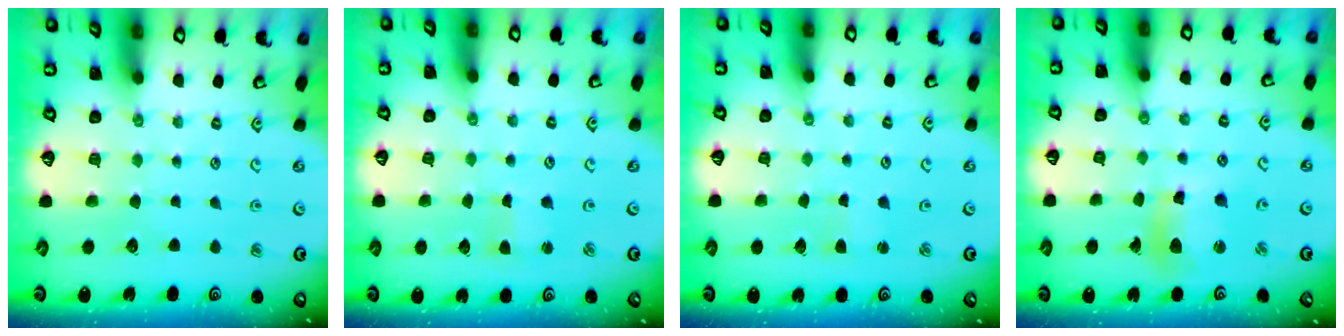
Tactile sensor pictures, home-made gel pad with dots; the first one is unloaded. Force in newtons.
{"total": 2.1, "press": 2.0, "slide": 0.3}
{"total": 1.7, "press": 1.6, "slide": 0.2}
{"total": 10.8, "press": 10.7, "slide": 1.5}